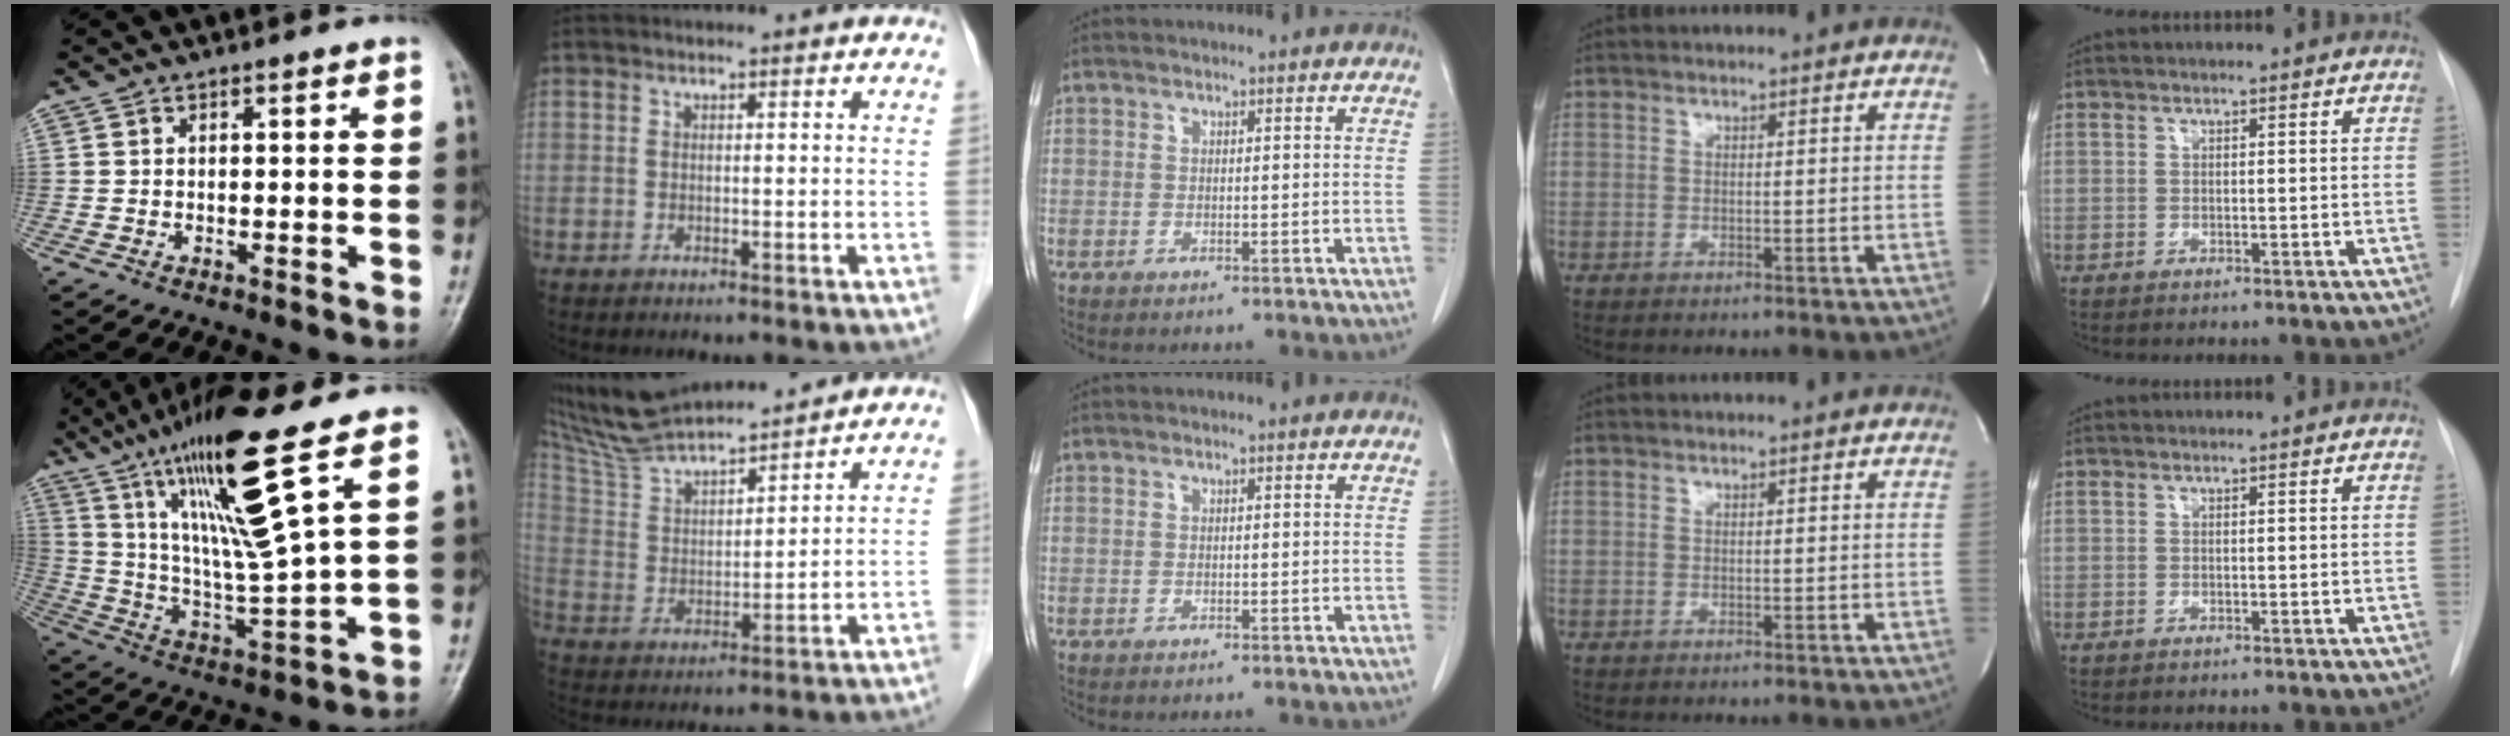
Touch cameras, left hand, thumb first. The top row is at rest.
{"thumb": {"total": 20.1, "force": [10.5, 1.7, 17.0], "torque": [-0.304, -0.052, 0.192]}, "index": {"total": 15.6, "force": [14.3, 2.0, 5.9], "torque": [-0.117, 0.020, 0.264]}}